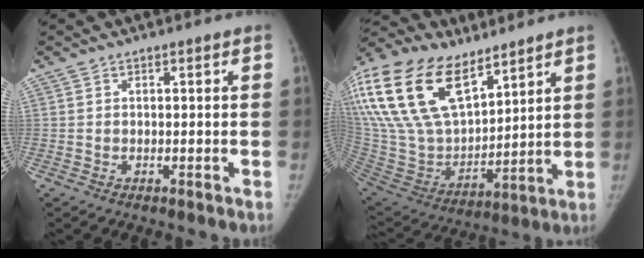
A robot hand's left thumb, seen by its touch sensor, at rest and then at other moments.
{"total": 31.8, "force": [17.4, 16.5, 20.9], "torque": [-0.451, -0.001, 0.329]}